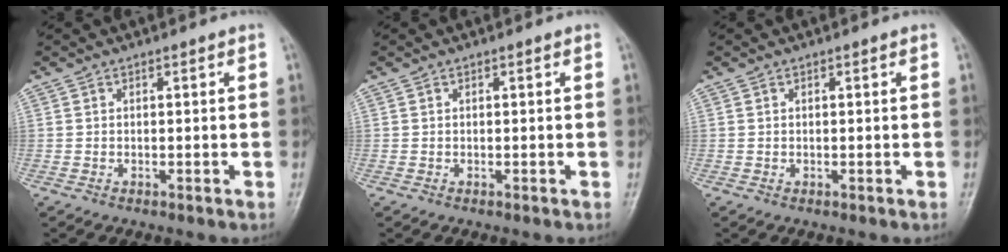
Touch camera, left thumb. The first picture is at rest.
{"total": 0.0}
{"total": 0.0}